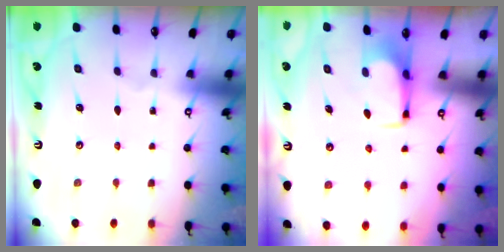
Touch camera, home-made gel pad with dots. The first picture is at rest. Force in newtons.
{"total": 1.6, "press": 1.6, "slide": 0.5}